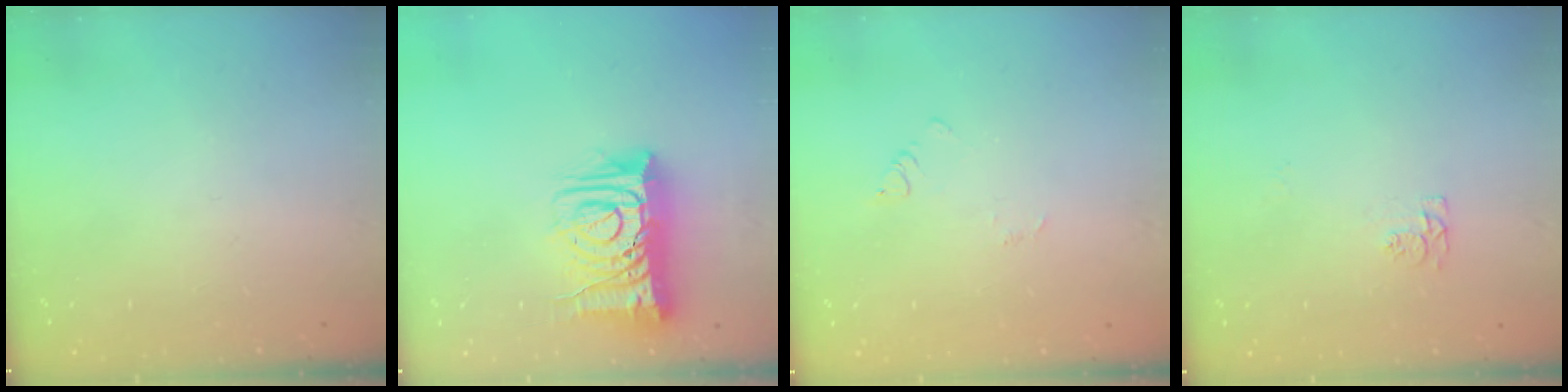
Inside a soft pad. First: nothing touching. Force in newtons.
{"total": 13.2, "press": 13.1, "slide": 1.8}
{"total": 2.4, "press": 2.4, "slide": 0.3}
{"total": 4.3, "press": 4.3, "slide": 0.8}